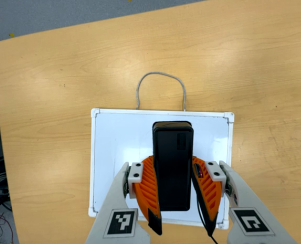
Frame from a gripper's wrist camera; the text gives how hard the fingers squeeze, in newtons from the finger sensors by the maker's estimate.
{"total": 6.0, "left": 5.3, "right": 6.8}